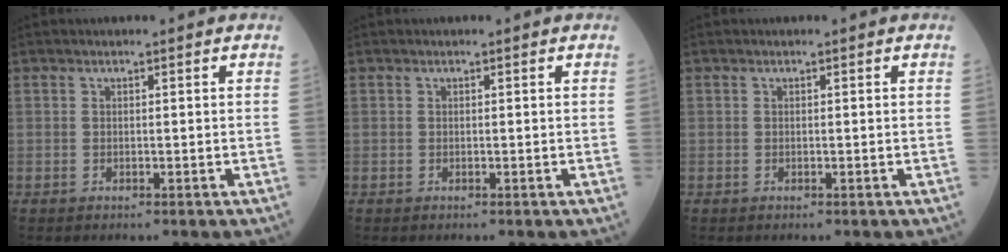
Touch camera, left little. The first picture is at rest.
{"total": 0.0}
{"total": 0.0}